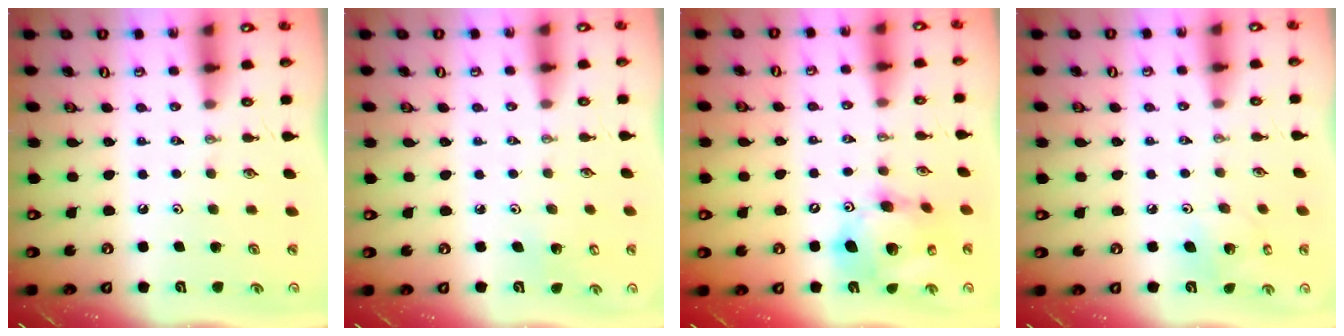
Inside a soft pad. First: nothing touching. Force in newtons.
{"total": 2.5, "press": 2.5, "slide": 0.2}
{"total": 15.8, "press": 15.5, "slide": 3.0}
{"total": 5.5, "press": 5.5, "slide": 0.3}